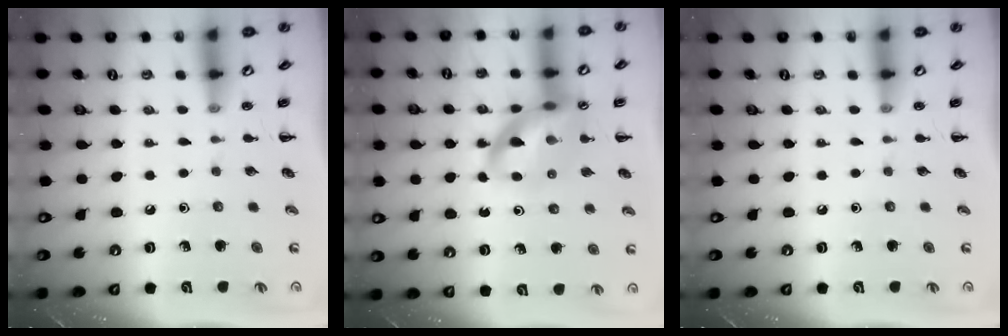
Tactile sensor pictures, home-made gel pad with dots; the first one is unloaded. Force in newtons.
{"total": 14.6, "press": 14.1, "slide": 3.8}
{"total": 0.0}